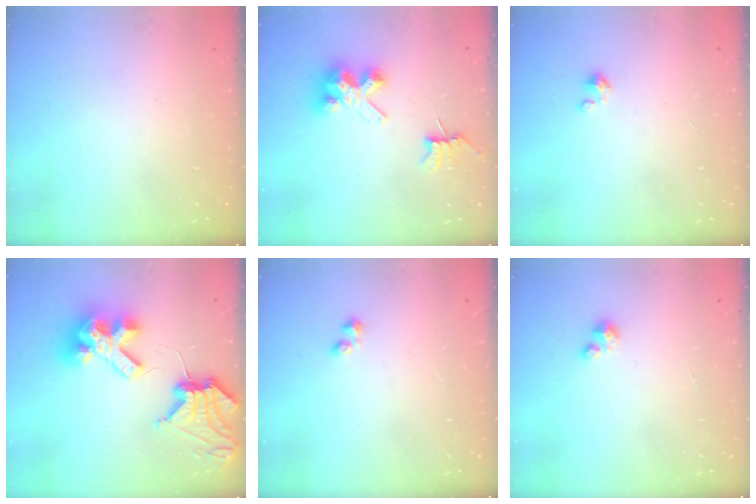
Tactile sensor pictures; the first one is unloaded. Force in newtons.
{"total": 7.6, "press": 7.5, "slide": 0.8}
{"total": 0.0}
{"total": 15.3, "press": 15.2, "slide": 1.9}
{"total": 1.9, "press": 1.8, "slide": 0.5}
{"total": 2.6, "press": 2.6, "slide": 0.2}